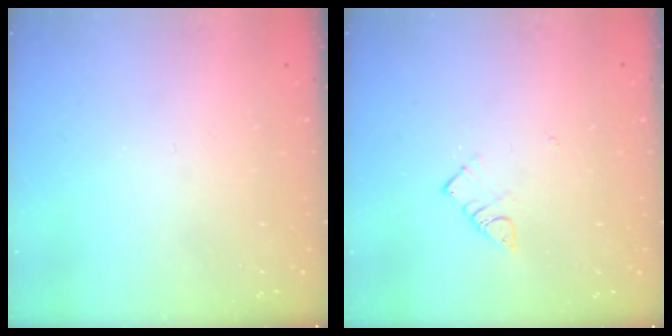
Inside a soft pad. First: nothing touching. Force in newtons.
{"total": 3.2, "press": 3.2, "slide": 0.2}